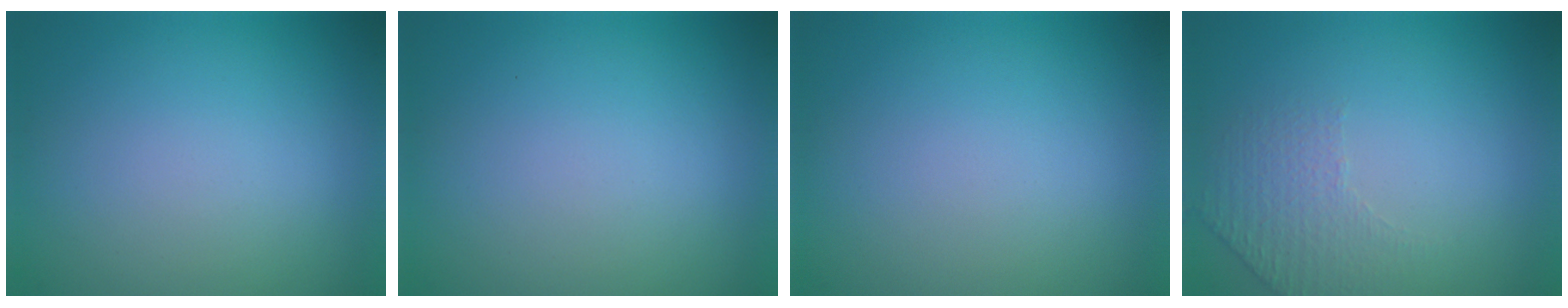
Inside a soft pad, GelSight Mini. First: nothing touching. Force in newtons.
{"total": 0.0}
{"total": 0.0}
{"total": 1.5, "press": 1.0, "slide": 1.1}